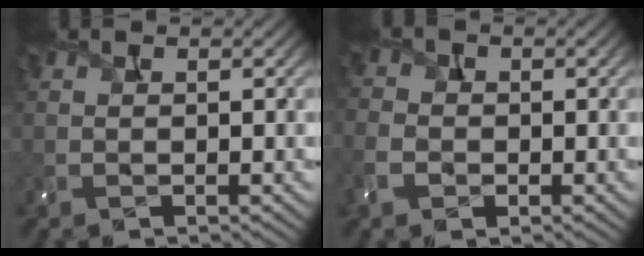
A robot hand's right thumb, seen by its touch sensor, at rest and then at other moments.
{"total": 3.8, "force": [-1.5, 2.8, 2.1], "torque": [-0.059, -0.006, -0.038]}